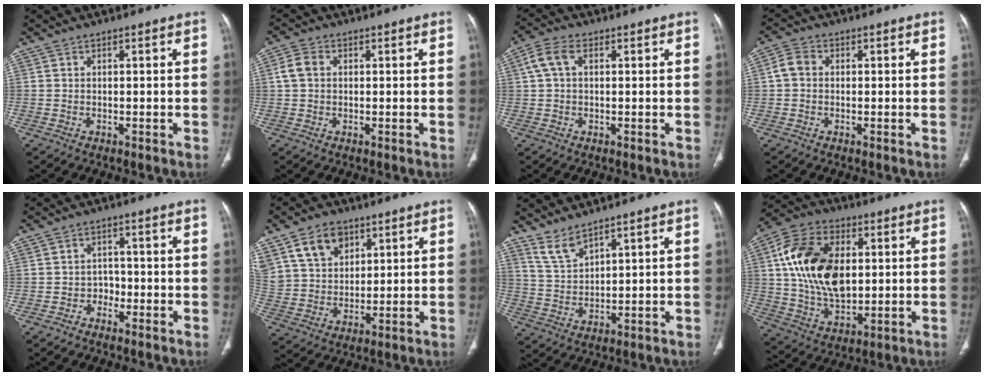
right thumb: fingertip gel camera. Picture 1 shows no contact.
{"total": 3.6, "force": [0.5, 2.8, 2.2], "torque": [-0.049, 0.011, 0.008]}
{"total": 4.8, "force": [1.2, 2.9, 3.6], "torque": [-0.078, 0.018, 0.023]}
{"total": 3.4, "force": [0.1, 2.8, 2.0], "torque": [-0.036, 0.011, -0.003]}
{"total": 2.3, "force": [-1.3, 1.8, 0.7], "torque": [0.009, 0.016, -0.029]}
{"total": 11.5, "force": [6.3, 8.0, 5.3], "torque": [-0.078, -0.018, 0.128]}
{"total": 5.1, "force": [4.5, 1.2, 2.3], "torque": [-0.046, -0.028, 0.104]}
{"total": 19.0, "force": [3.0, 11.8, 14.5], "torque": [-0.248, -0.003, 0.057]}